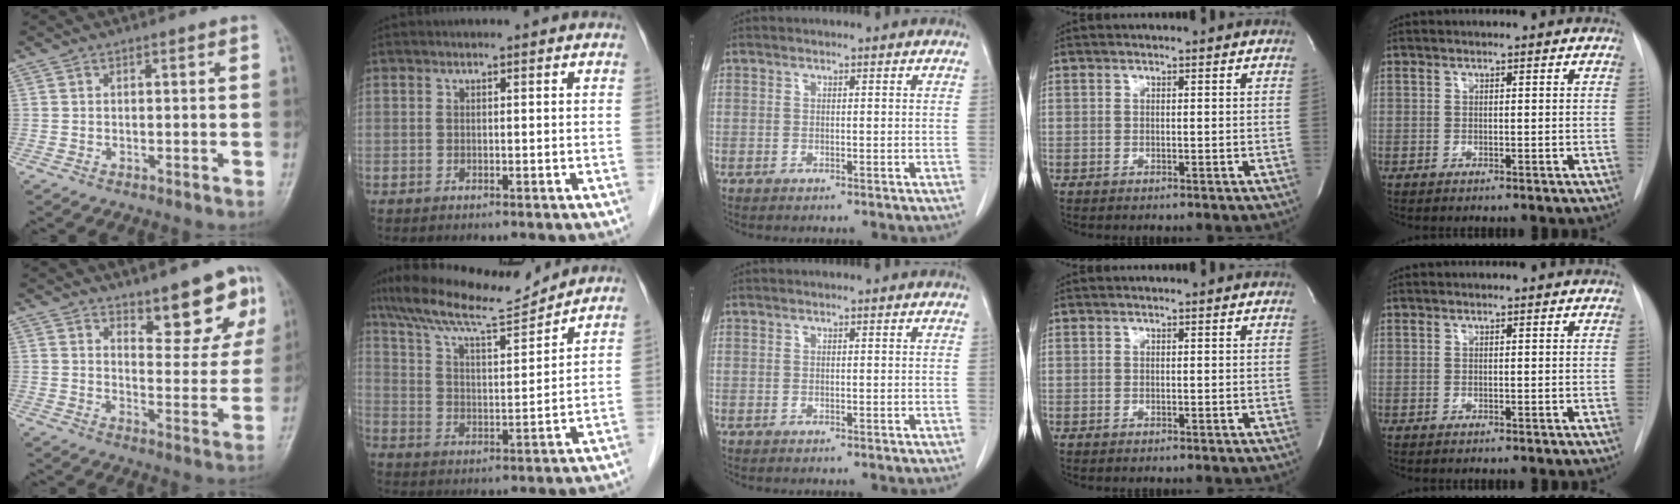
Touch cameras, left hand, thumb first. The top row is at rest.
{"thumb": {"total": 10.0, "force": [6.8, 3.6, 6.5], "torque": [-0.045, -0.048, 0.097]}, "index": {"total": 13.0, "force": [11.8, 0.8, 5.6], "torque": [-0.108, 0.007, 0.201]}}